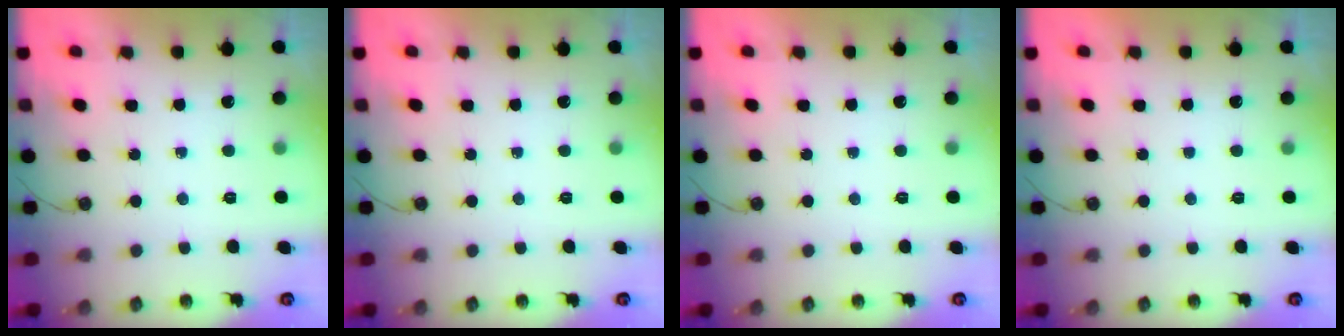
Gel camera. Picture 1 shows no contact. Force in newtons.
{"total": 0.0}
{"total": 0.0}
{"total": 0.0}